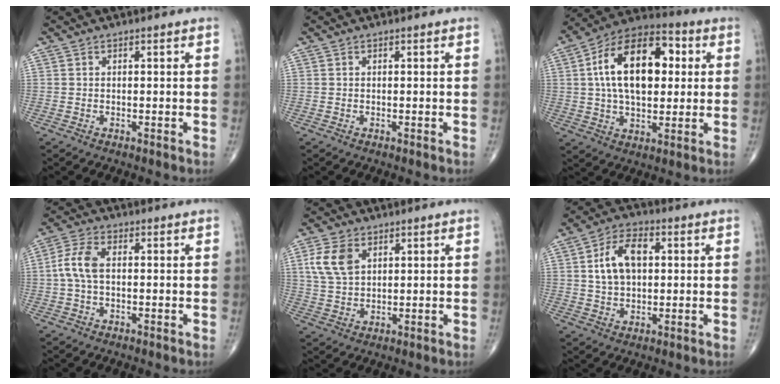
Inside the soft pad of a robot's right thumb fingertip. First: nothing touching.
{"total": 0.0}
{"total": 20.1, "force": [3.6, 11.4, 16.2], "torque": [-0.252, 0.019, 0.054]}
{"total": 6.0, "force": [0.1, 3.3, 5.0], "torque": [-0.118, 0.018, -0.004]}
{"total": 7.6, "force": [2.9, 4.8, 5.1], "torque": [-0.097, -0.004, 0.059]}
{"total": 10.0, "force": [1.9, 6.2, 7.7], "torque": [-0.127, 0.010, 0.032]}